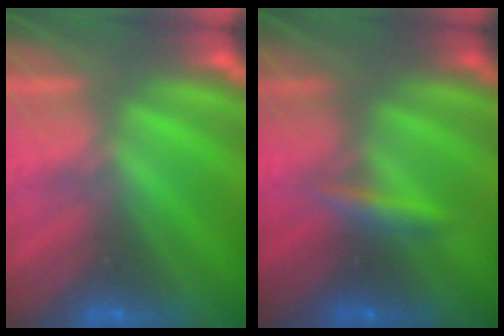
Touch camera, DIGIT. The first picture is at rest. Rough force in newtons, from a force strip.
{"total": 2.4}